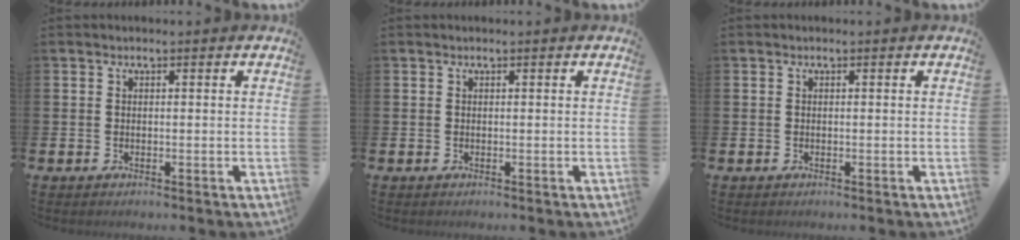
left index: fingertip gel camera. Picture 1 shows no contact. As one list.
[{"total": 0.0}, {"total": 0.0}]